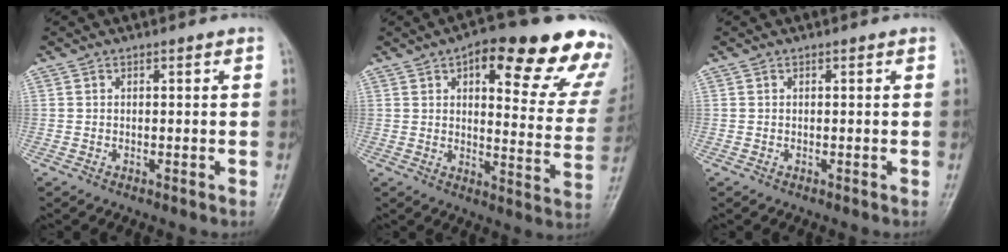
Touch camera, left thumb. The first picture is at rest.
{"total": 23.9, "force": [14.4, 8.5, 17.1], "torque": [-0.170, -0.041, 0.172]}
{"total": 0.0}